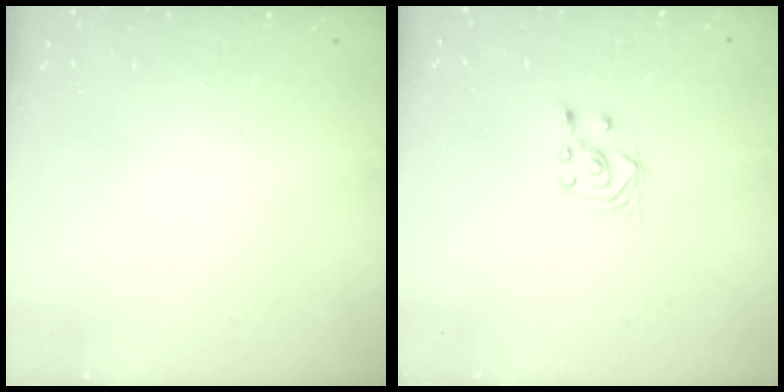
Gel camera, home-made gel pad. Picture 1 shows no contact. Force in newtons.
{"total": 2.5, "press": 2.2, "slide": 1.2}